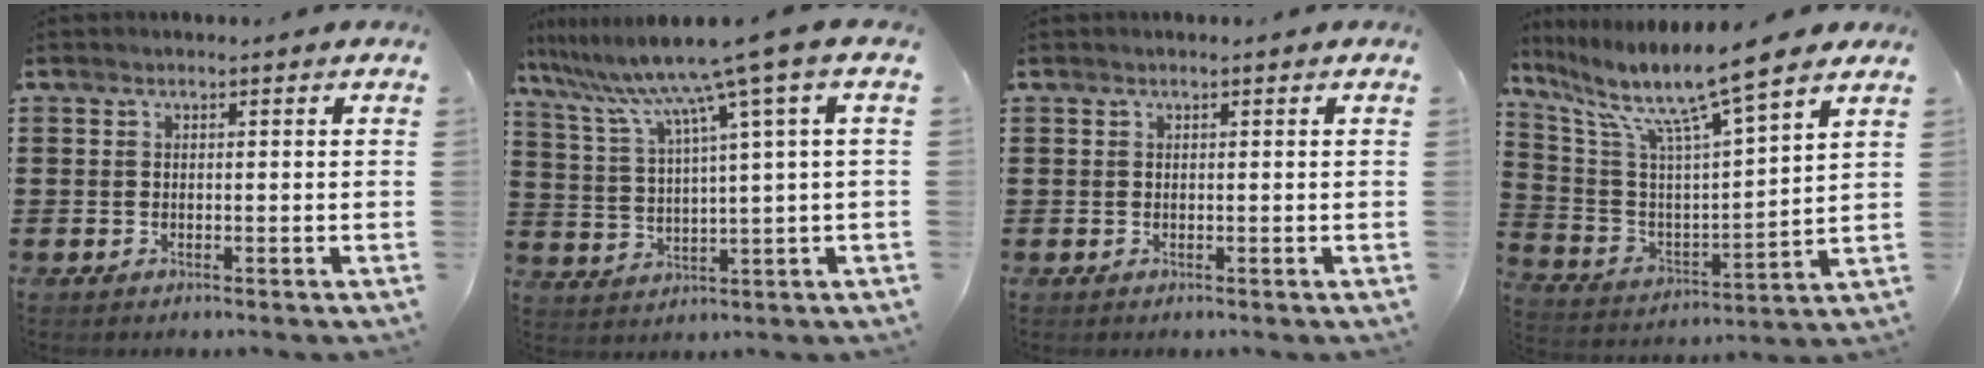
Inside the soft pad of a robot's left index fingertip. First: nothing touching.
{"total": 10.1, "force": [6.7, -1.0, 7.4], "torque": [-0.178, -0.043, 0.102]}
{"total": 0.0}
{"total": 11.1, "force": [8.4, 0.5, 7.2], "torque": [-0.163, -0.059, 0.133]}